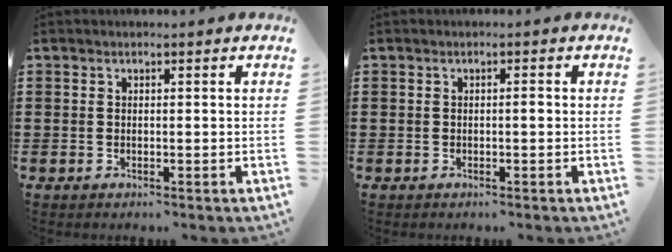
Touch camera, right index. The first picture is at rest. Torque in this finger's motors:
{"motor_torque": [0.46, -0.16, 0.00, 0.00]}